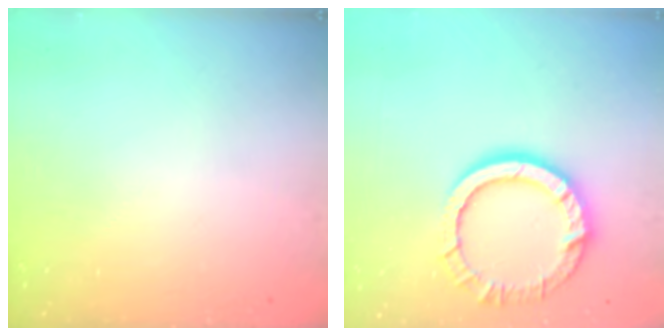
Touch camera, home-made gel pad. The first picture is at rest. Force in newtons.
{"total": 12.7, "press": 12.6, "slide": 0.9}